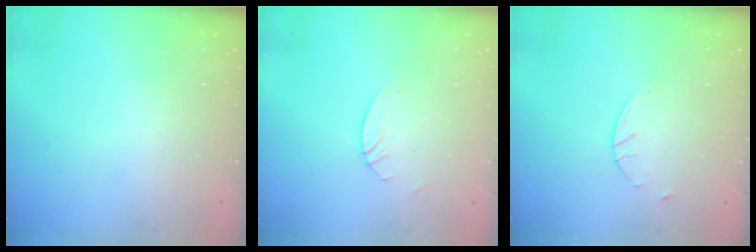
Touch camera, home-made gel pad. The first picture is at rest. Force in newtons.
{"total": 2.7, "press": 2.7, "slide": 0.2}
{"total": 1.7, "press": 1.7, "slide": 0.3}